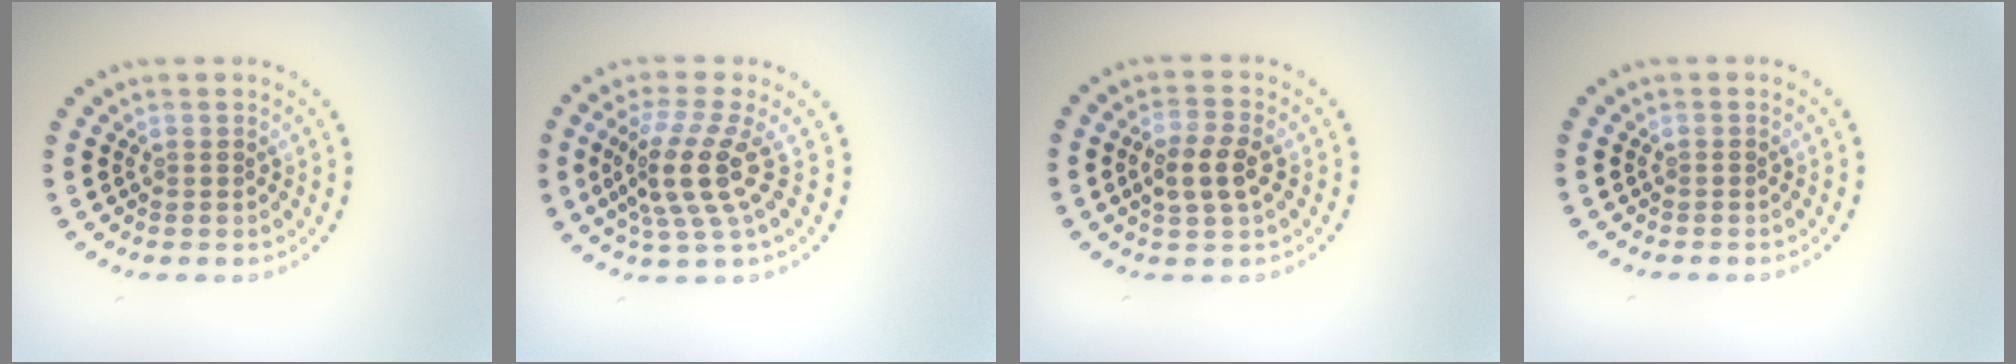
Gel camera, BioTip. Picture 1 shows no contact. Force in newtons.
{"total": 4.6, "press": 3.5, "slide": 3.0}
{"total": 3.2, "press": 3.2, "slide": 0.6}
{"total": 0.0}